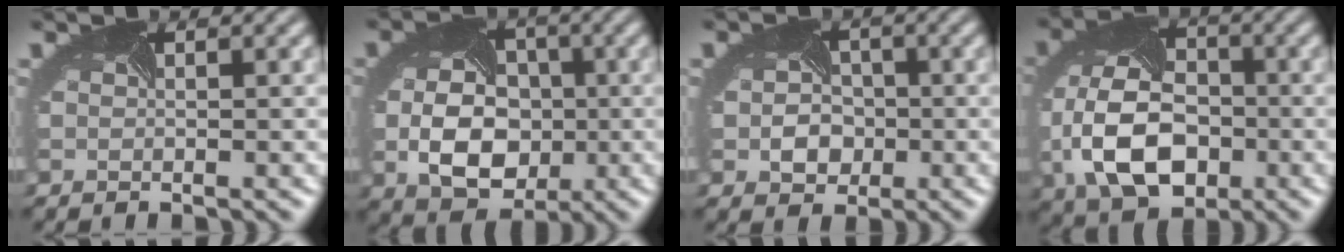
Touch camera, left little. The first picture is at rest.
{"total": 7.9, "force": [-1.1, 5.9, 5.2], "torque": [-0.106, -0.019, -0.012]}
{"total": 3.7, "force": [-0.5, 3.2, 2.0], "torque": [-0.021, -0.002, -0.008]}
{"total": 10.1, "force": [-2.2, 6.7, 7.2], "torque": [-0.172, -0.021, -0.041]}